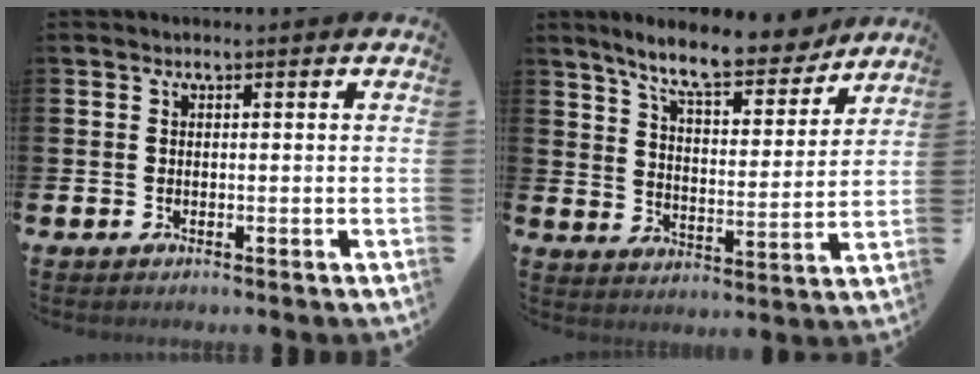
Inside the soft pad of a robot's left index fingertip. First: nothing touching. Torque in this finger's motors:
{"motor_torque": [0.41, -0.48, 0.84, 0.21]}